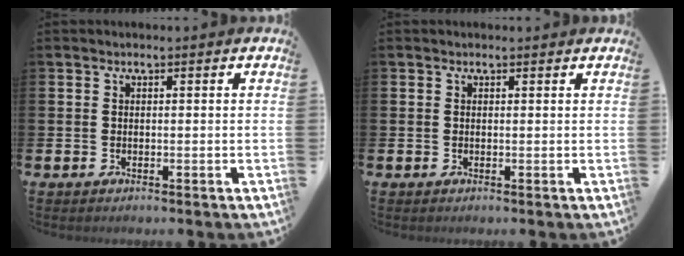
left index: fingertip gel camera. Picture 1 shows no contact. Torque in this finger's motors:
{"motor_torque": [0.99, -1.15, 0.17, 0.04]}